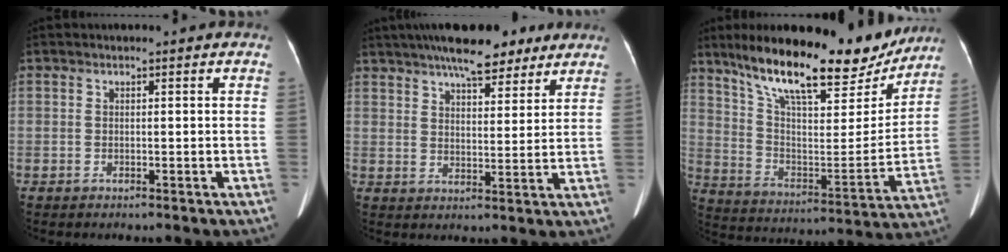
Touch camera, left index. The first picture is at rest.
{"total": 13.8, "force": [10.7, 3.9, 7.9], "torque": [-0.130, 0.031, 0.163]}
{"total": 24.8, "force": [19.5, 6.1, 14.1], "torque": [-0.231, -0.006, 0.304]}